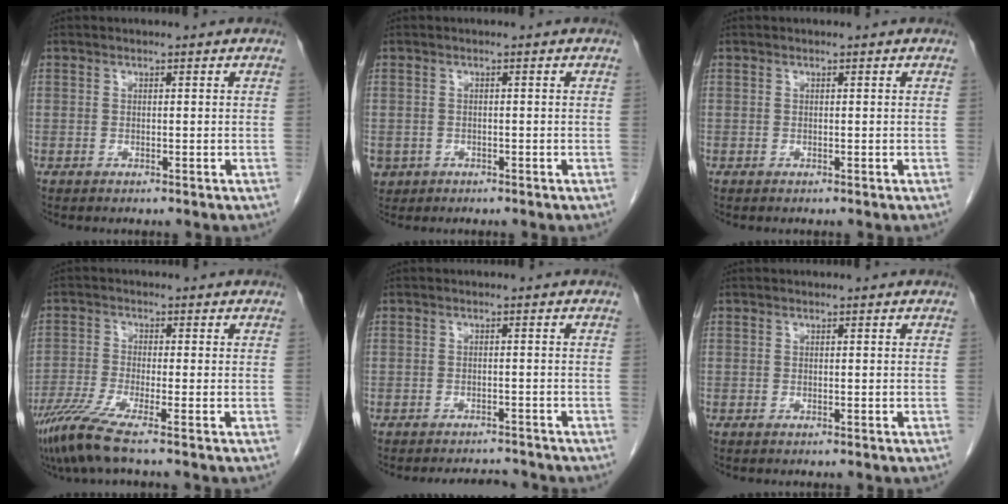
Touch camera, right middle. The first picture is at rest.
{"total": 2.9, "force": [-1.4, 2.5, 0.5], "torque": [-0.011, 0.000, -0.020]}
{"total": 0.0}
{"total": 6.2, "force": [-4.4, -0.8, 4.2], "torque": [-0.089, -0.025, -0.092]}
{"total": 4.1, "force": [-4.0, 0.7, 0.3], "torque": [-0.003, -0.002, -0.057]}
{"total": 0.0}